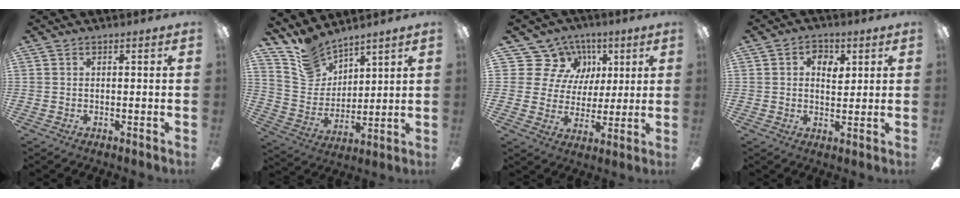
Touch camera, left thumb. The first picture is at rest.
{"total": 11.4, "force": [10.0, 5.3, 1.5], "torque": [-0.065, -0.069, 0.199]}
{"total": 13.6, "force": [5.0, 12.2, 3.3], "torque": [-0.060, -0.016, 0.103]}
{"total": 5.0, "force": [2.0, 3.5, 3.0], "torque": [-0.025, -0.004, 0.026]}